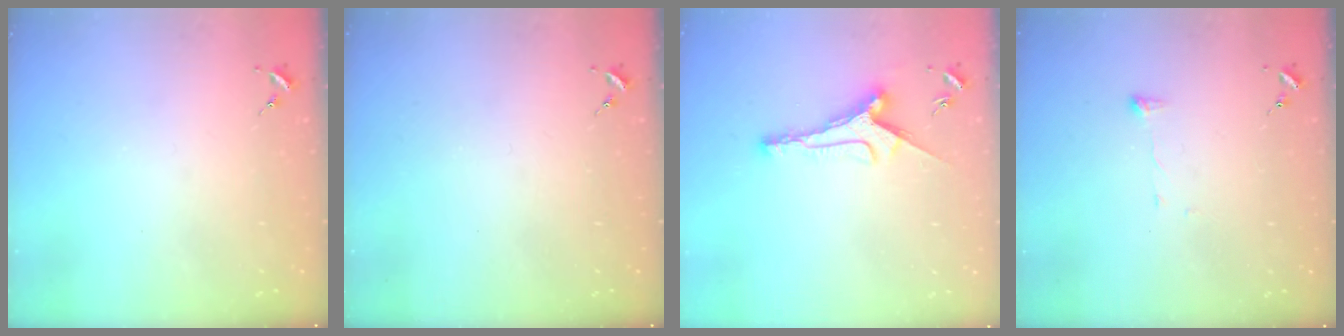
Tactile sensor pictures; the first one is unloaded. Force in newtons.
{"total": 0.0}
{"total": 9.1, "press": 9.1, "slide": 0.6}
{"total": 3.5, "press": 3.5, "slide": 0.5}